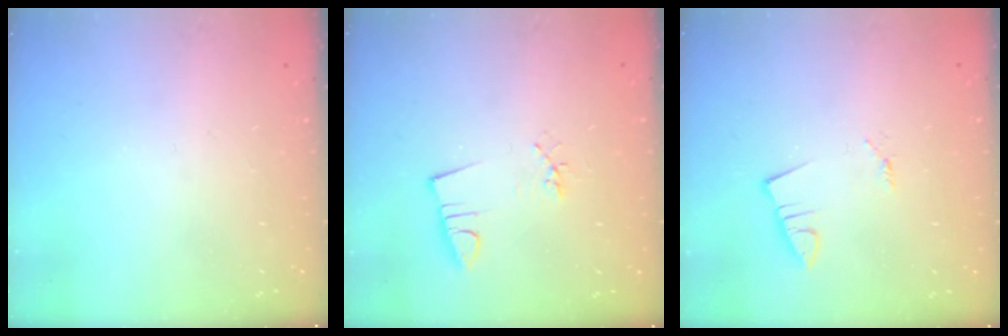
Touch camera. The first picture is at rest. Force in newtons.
{"total": 2.6, "press": 0.8, "slide": 2.4}
{"total": 0.8, "press": 0.8, "slide": 0.1}